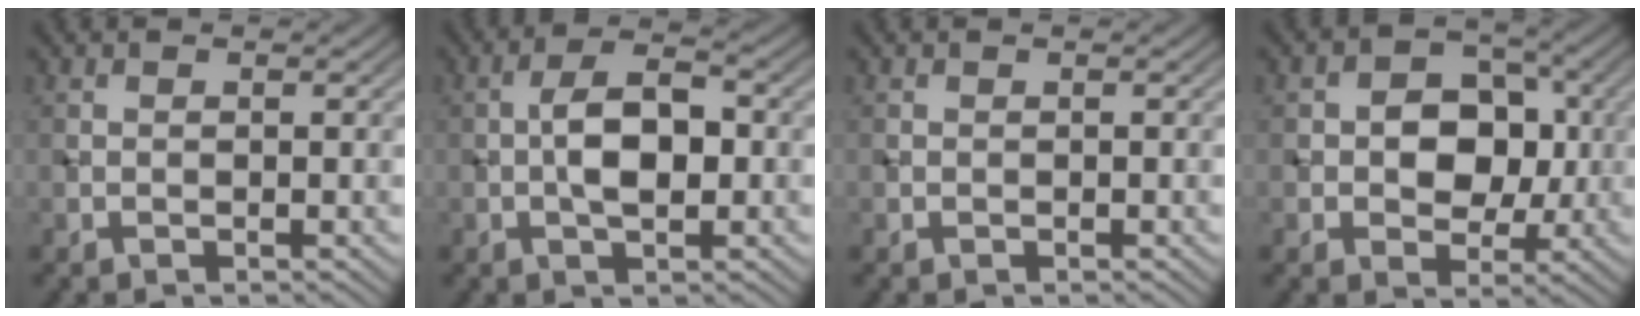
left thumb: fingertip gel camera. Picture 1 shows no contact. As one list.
[{"total": 5.9, "force": [-0.3, 2.8, 5.1], "torque": [-0.093, 0.007, -0.010]}, {"total": 0.0}, {"total": 7.1, "force": [0.1, 5.4, 4.6], "torque": [-0.064, 0.006, -0.008]}]